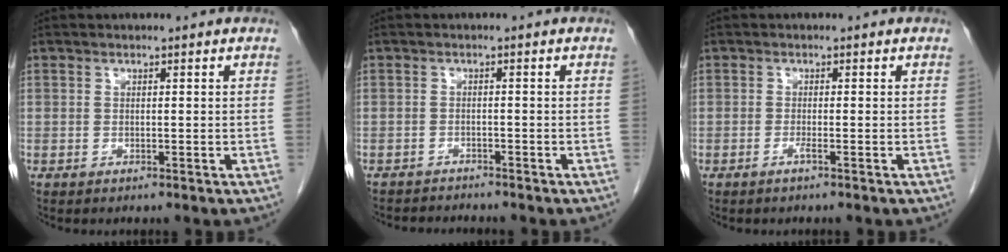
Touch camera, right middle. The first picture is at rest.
{"total": 3.5, "force": [-3.4, 0.7, 0.0], "torque": [0.004, -0.008, -0.054]}
{"total": 0.9, "force": [-0.6, -0.2, 0.6], "torque": [-0.012, 0.000, -0.011]}